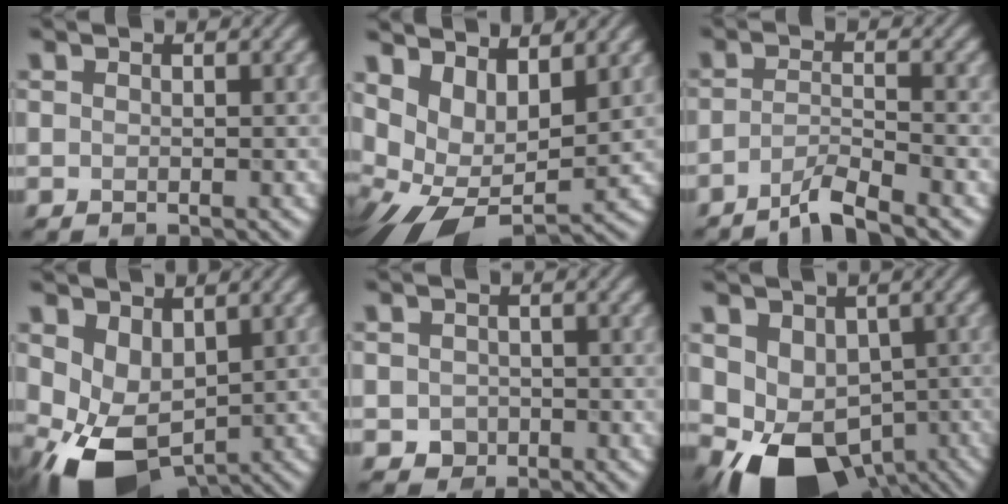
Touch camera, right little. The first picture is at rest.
{"total": 8.6, "force": [2.0, 4.7, 6.9], "torque": [-0.126, -0.009, 0.036]}
{"total": 3.5, "force": [-2.5, 0.6, 2.4], "torque": [-0.037, 0.003, -0.062]}
{"total": 7.4, "force": [-0.9, 4.9, 5.5], "torque": [-0.125, -0.026, -0.005]}
{"total": 1.6, "force": [-0.4, 1.5, 0.6], "torque": [-0.006, -0.004, -0.009]}
{"total": 11.9, "force": [-4.5, 8.2, 7.3], "torque": [-0.099, -0.035, -0.048]}